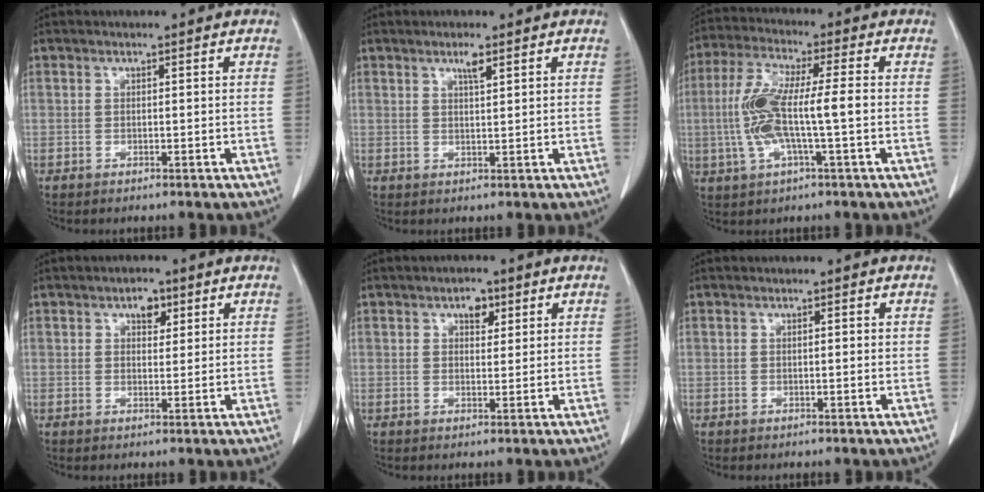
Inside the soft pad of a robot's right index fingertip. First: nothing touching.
{"total": 2.0, "force": [1.2, 0.1, 1.6], "torque": [-0.031, -0.001, 0.023]}
{"total": 10.5, "force": [-1.0, 1.4, 10.3], "torque": [-0.217, 0.012, -0.023]}
{"total": 2.5, "force": [1.3, 1.3, 1.6], "torque": [-0.024, 0.002, 0.021]}
{"total": 2.8, "force": [1.4, 1.6, 1.8], "torque": [-0.024, 0.004, 0.022]}
{"total": 0.7, "force": [0.2, 0.1, 0.7], "torque": [-0.012, 0.001, 0.002]}